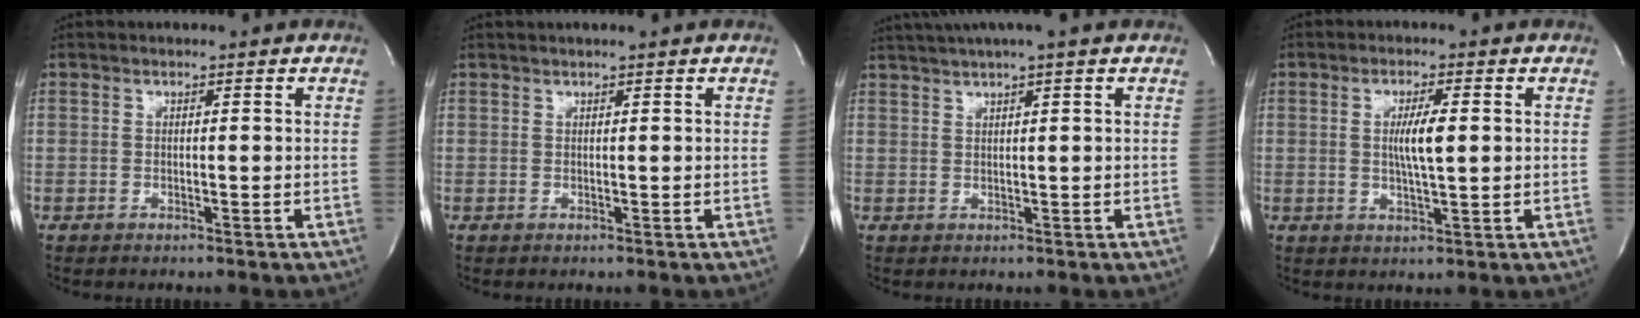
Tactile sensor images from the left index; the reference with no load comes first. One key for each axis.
{"total": 1.7, "fx": 1.4, "fy": -0.3, "fz": 0.9, "tx": -0.013, "ty": 0.016, "tz": 0.028}
{"total": 5.6, "fx": 4.3, "fy": -1.1, "fz": 3.4, "tx": -0.058, "ty": 0.026, "tz": 0.073}
{"total": 4.9, "fx": 0.5, "fy": 0.6, "fz": 4.9, "tx": -0.089, "ty": -0.003, "tz": 0.010}